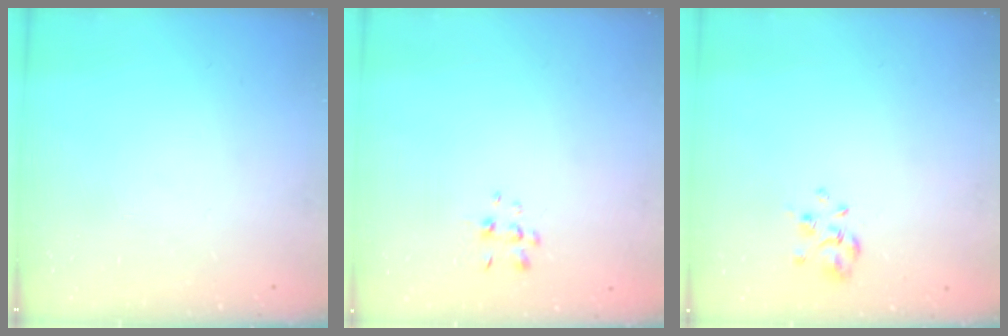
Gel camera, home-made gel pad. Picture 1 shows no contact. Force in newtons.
{"total": 1.3, "press": 1.2, "slide": 0.5}
{"total": 3.8, "press": 3.7, "slide": 0.8}